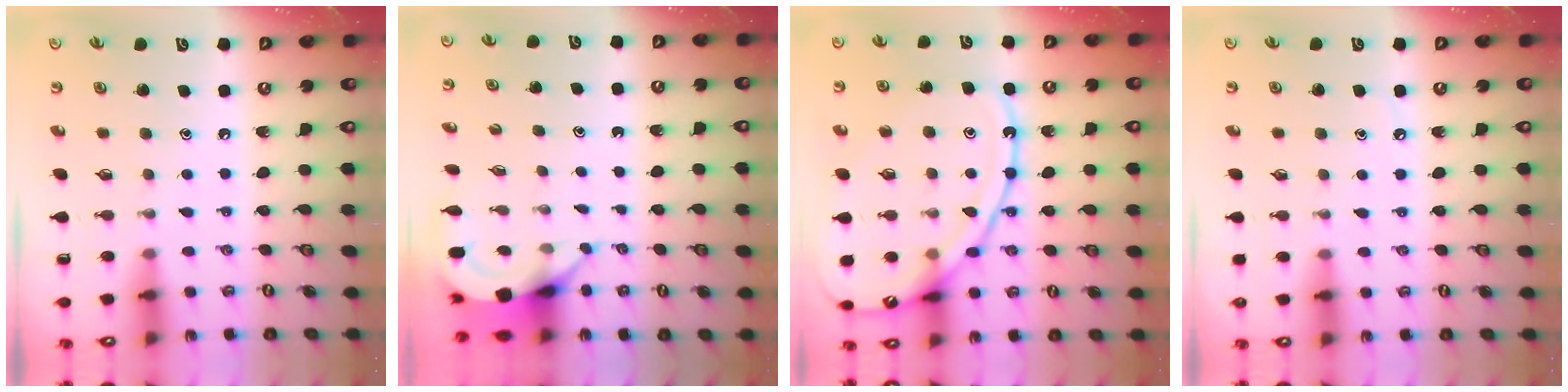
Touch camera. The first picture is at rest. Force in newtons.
{"total": 3.9, "press": 3.9, "slide": 0.3}
{"total": 14.1, "press": 14.0, "slide": 1.5}
{"total": 3.7, "press": 3.7, "slide": 0.4}